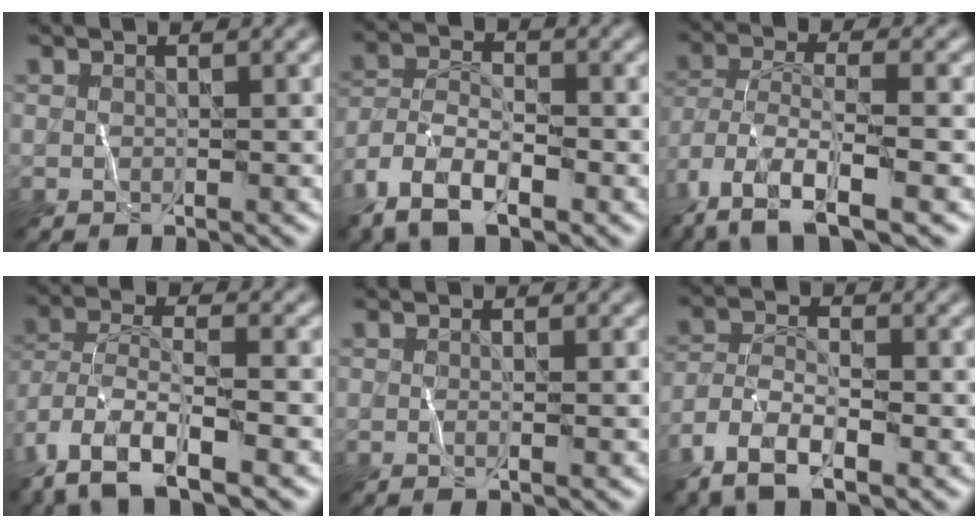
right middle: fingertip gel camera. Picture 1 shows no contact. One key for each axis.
{"total": 6.4, "fx": -4.4, "fy": 2.5, "fz": 3.9, "tx": -0.079, "ty": 0.000, "tz": -0.097}
{"total": 10.1, "fx": -6.2, "fy": 3.1, "fz": 7.4, "tx": -0.157, "ty": -0.010, "tz": -0.119}
{"total": 10.2, "fx": -6.2, "fy": 3.6, "fz": 7.3, "tx": -0.155, "ty": -0.012, "tz": -0.121}
{"total": 0.6, "fx": -0.1, "fy": -0.1, "fz": 0.6, "tx": -0.014, "ty": 0.001, "tz": -0.002}
{"total": 5.1, "fx": -3.5, "fy": 1.7, "fz": 3.3, "tx": -0.068, "ty": 0.002, "tz": -0.078}